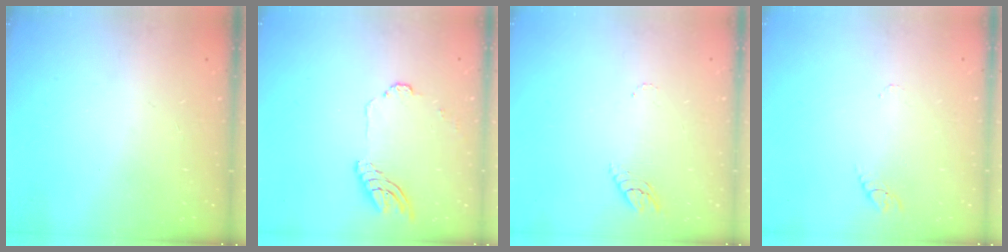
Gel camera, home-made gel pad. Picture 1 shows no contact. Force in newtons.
{"total": 10.5, "press": 10.4, "slide": 1.1}
{"total": 3.6, "press": 3.6, "slide": 0.3}
{"total": 2.9, "press": 2.9, "slide": 0.4}